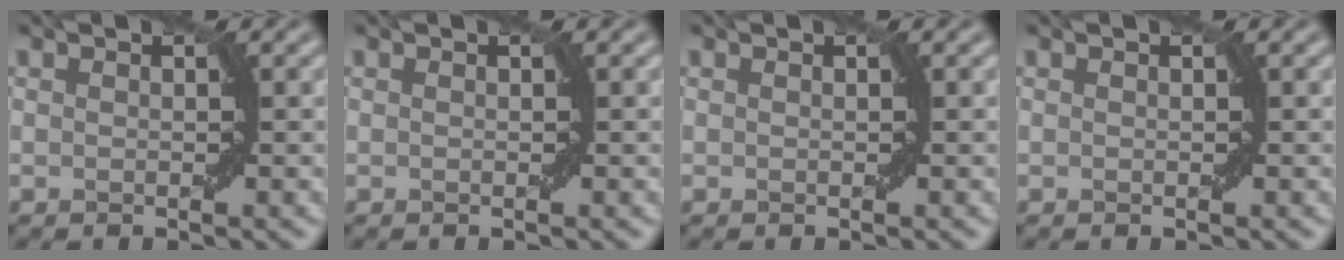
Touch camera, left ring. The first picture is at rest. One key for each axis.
{"total": 0.0}
{"total": 0.0}
{"total": 0.0}